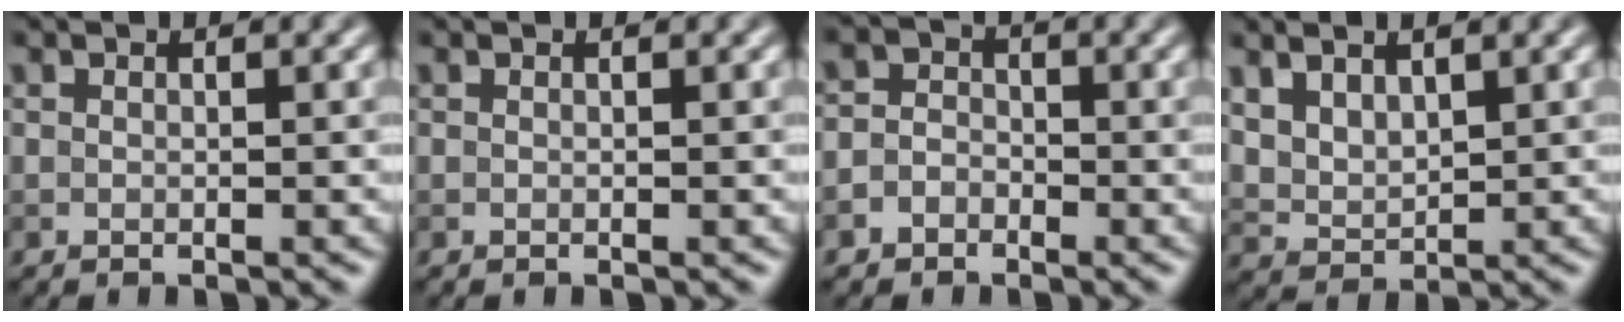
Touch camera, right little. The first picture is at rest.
{"total": 0.0}
{"total": 2.4, "force": [-1.1, 2.0, 0.7], "torque": [0.016, 0.007, -0.032]}
{"total": 3.3, "force": [1.7, 1.9, 2.1], "torque": [-0.045, 0.005, 0.034]}